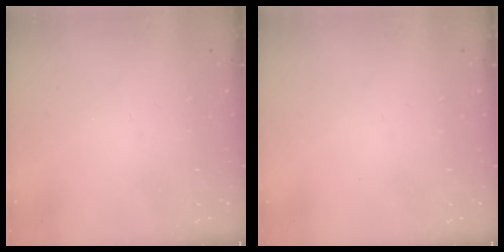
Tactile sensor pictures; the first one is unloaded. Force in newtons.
{"total": 0.0}